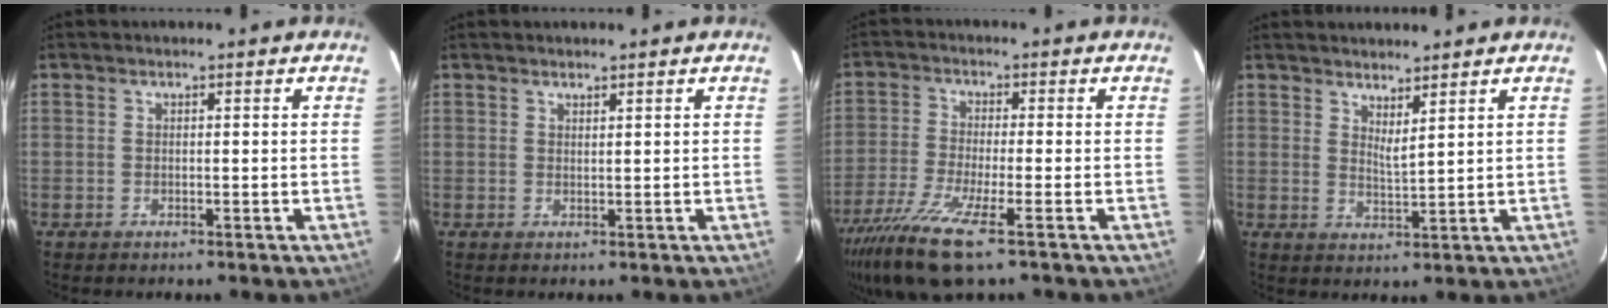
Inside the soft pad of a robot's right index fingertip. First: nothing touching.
{"total": 1.1, "force": [1.0, 0.0, 0.4], "torque": [-0.009, -0.003, 0.015]}
{"total": 12.0, "force": [-7.7, 1.7, 9.1], "torque": [-0.202, -0.044, -0.149]}
{"total": 3.6, "force": [3.0, 0.0, 2.0], "torque": [-0.034, -0.004, 0.047]}